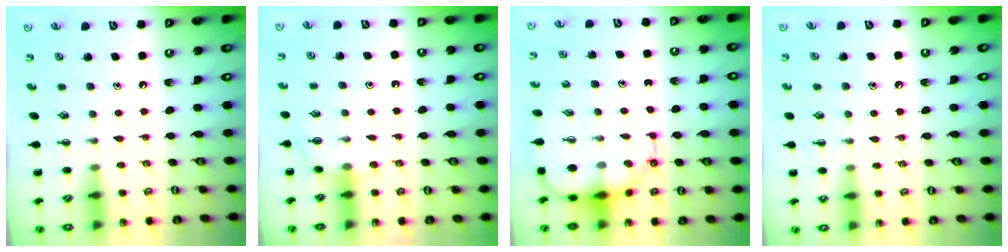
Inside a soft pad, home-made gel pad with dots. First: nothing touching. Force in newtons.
{"total": 4.8, "press": 4.6, "slide": 1.2}
{"total": 10.3, "press": 9.9, "slide": 3.1}
{"total": 6.7, "press": 6.5, "slide": 1.5}